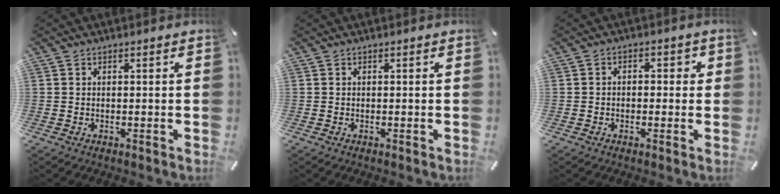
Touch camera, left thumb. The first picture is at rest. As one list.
[{"total": 0.0}, {"total": 2.7, "force": [-1.2, 2.0, 1.5], "torque": [-0.028, 0.015, -0.026]}]